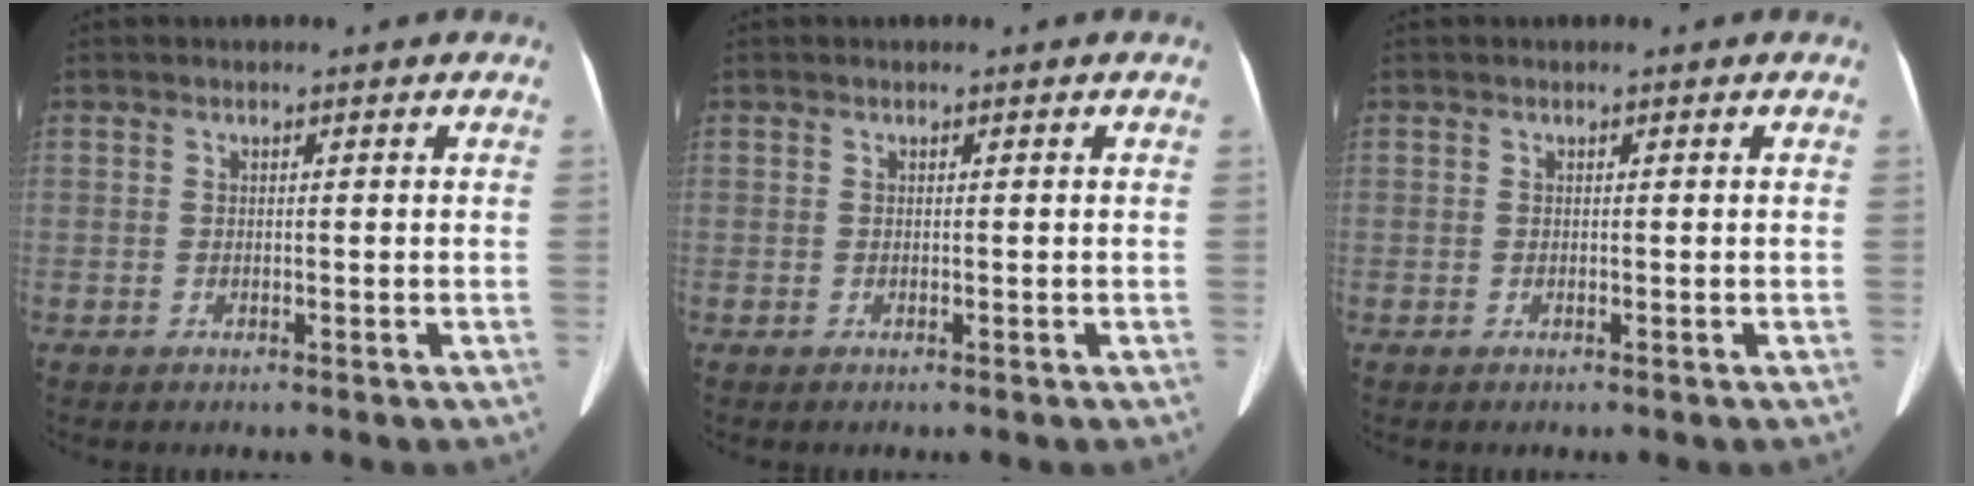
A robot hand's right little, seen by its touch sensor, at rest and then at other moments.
{"total": 0.0}
{"total": 0.0}